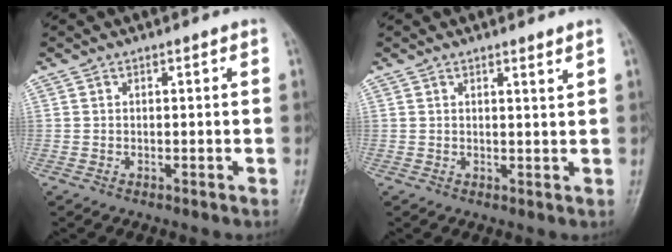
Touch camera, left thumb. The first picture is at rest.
{"total": 1.4, "force": [1.0, 0.1, 0.9], "torque": [-0.010, -0.009, 0.016]}